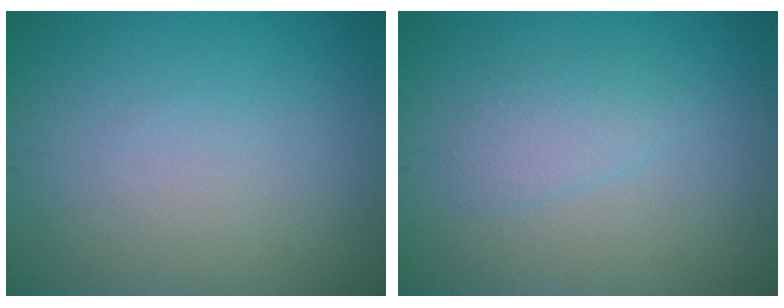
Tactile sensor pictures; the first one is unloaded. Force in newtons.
{"total": 1.8, "press": 1.8, "slide": 0.1}